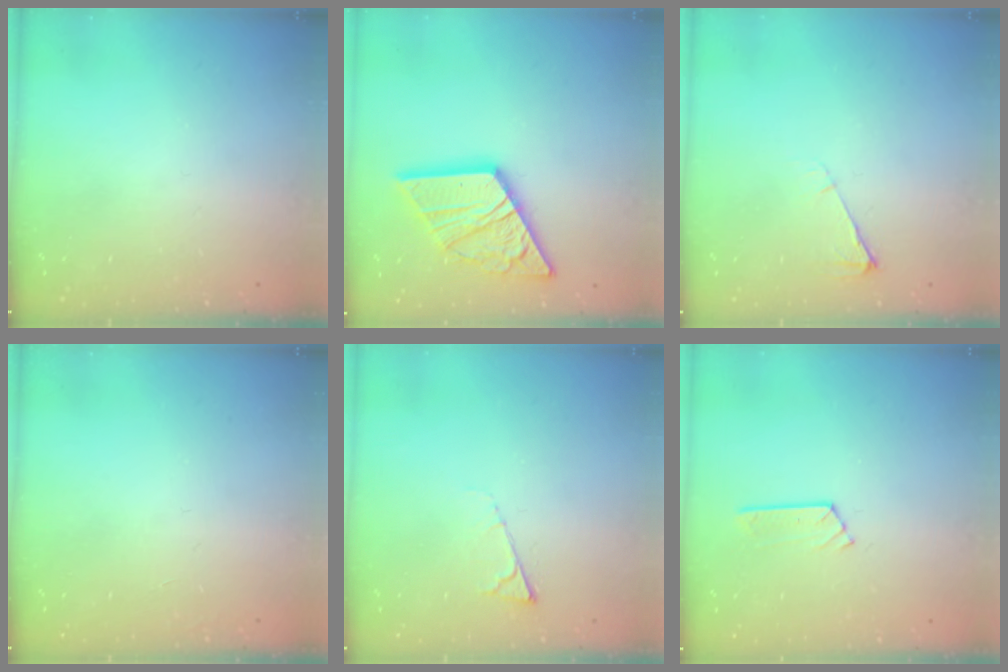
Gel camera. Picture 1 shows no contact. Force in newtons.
{"total": 18.7, "press": 18.6, "slide": 2.0}
{"total": 4.9, "press": 4.8, "slide": 0.9}
{"total": 0.0}
{"total": 5.5, "press": 5.4, "slide": 0.8}
{"total": 2.9, "press": 2.9, "slide": 0.3}